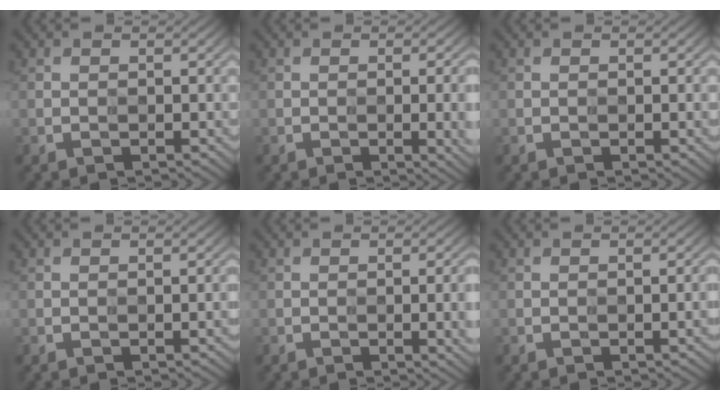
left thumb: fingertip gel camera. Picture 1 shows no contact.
{"total": 6.8, "force": [-2.0, 2.3, 6.0], "torque": [-0.061, -0.003, -0.012]}
{"total": 1.0, "force": [-0.4, 0.2, 0.9], "torque": [-0.014, -0.001, -0.007]}
{"total": 3.4, "force": [-1.6, 0.8, 2.9], "torque": [-0.034, -0.001, -0.019]}
{"total": 7.5, "force": [-1.9, 2.6, 6.8], "torque": [-0.074, -0.002, -0.008]}
{"total": 4.6, "force": [-1.9, 1.2, 4.0], "torque": [-0.050, -0.003, -0.019]}